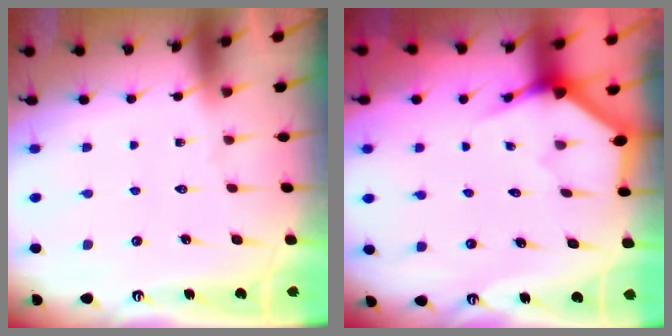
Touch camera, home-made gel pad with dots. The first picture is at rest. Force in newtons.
{"total": 3.6, "press": 3.6, "slide": 0.2}